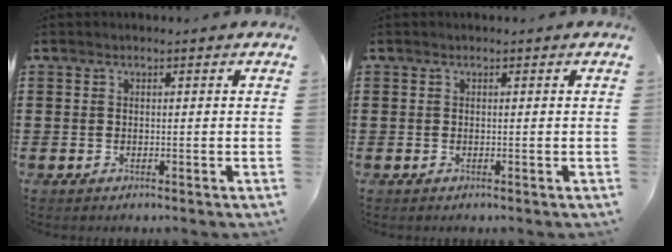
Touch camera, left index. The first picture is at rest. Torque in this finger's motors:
{"motor_torque": [0.00, 0.00, 0.00, 0.01]}